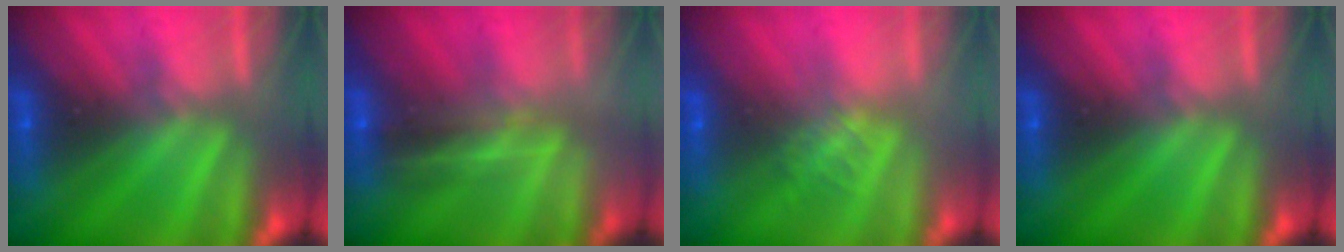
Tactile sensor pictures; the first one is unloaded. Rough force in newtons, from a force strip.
{"total": 2.5}
{"total": 1.3}
{"total": 0.0}